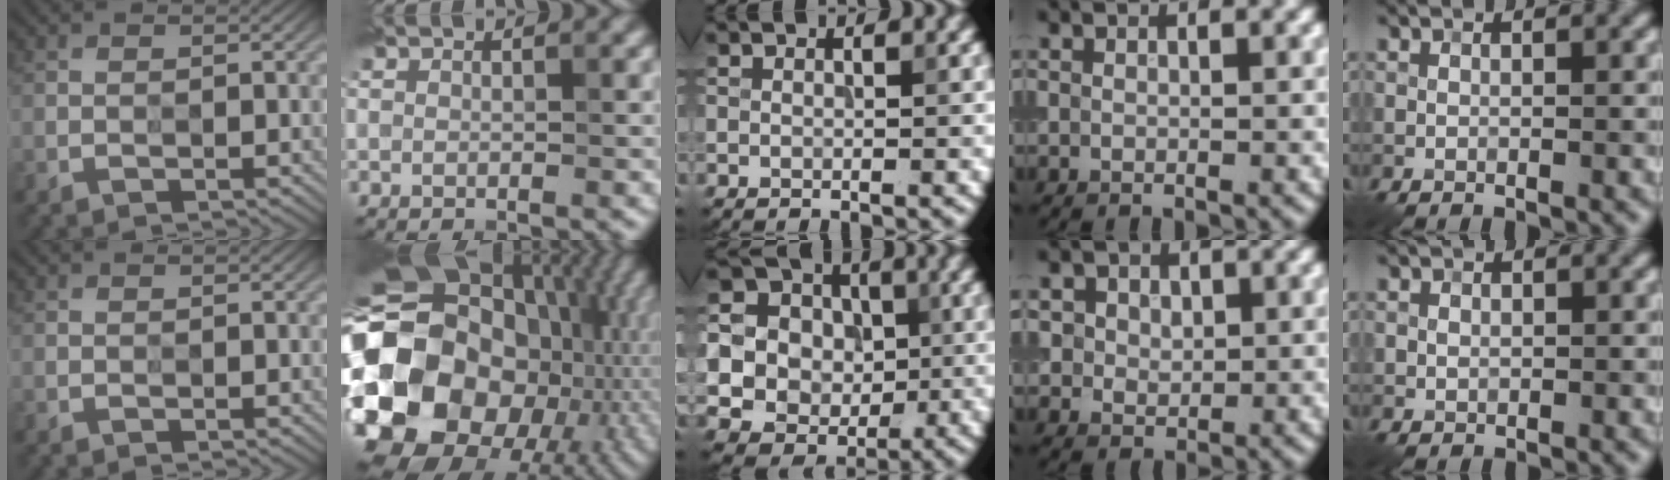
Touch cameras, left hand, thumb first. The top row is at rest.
{"index": {"total": 22.2, "force": [-2.1, 18.1, 12.7], "torque": [-0.255, -0.022, -0.043]}, "middle": {"total": 13.7, "force": [0.1, 12.9, 4.6], "torque": [-0.139, 0.026, -0.018]}, "ring": {"total": 4.0, "force": [1.5, 3.2, 1.8], "torque": [-0.034, 0.004, 0.014]}, "little": {"total": 0.8, "force": [0.1, 0.7, 0.3], "torque": [-0.002, -0.002, 0.001]}}